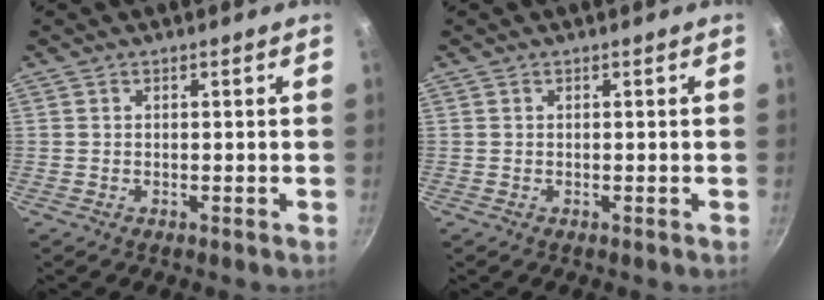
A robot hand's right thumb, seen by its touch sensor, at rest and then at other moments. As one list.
[{"total": 0.0}]